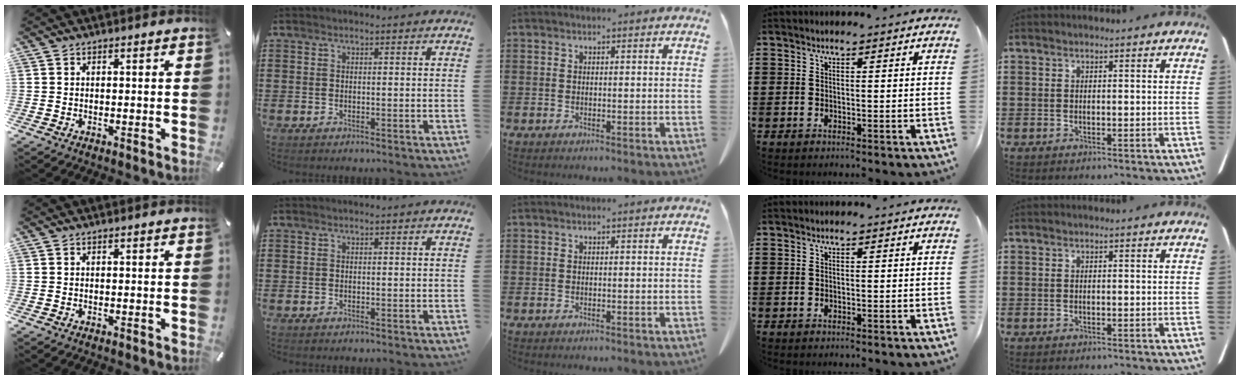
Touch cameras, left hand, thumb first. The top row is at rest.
{}